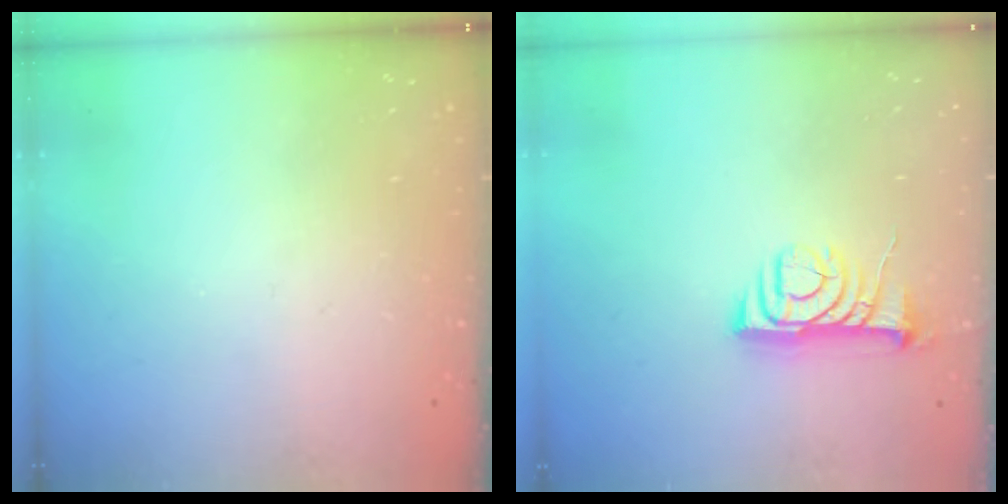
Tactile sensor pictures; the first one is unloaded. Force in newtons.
{"total": 8.2, "press": 8.2, "slide": 0.6}